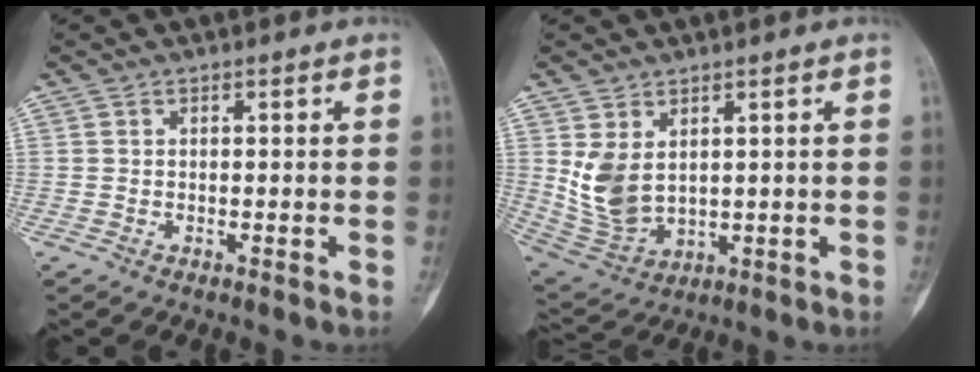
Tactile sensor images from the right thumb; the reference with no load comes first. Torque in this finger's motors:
{"motor_torque": [0.62, 0.73, 0.67, 0.23, 0.10]}